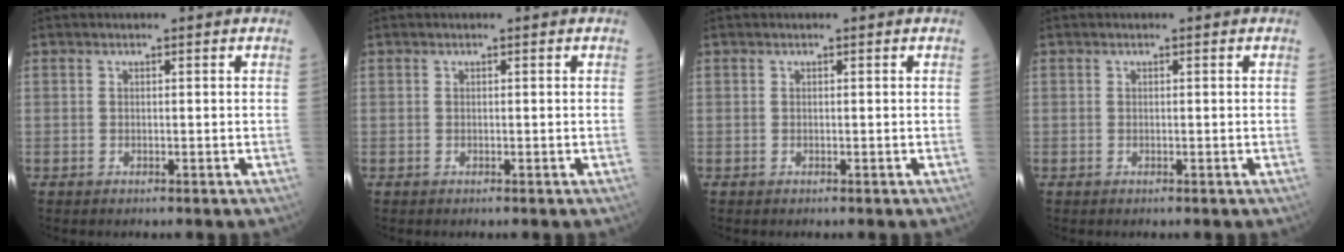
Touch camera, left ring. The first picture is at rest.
{"total": 0.0}
{"total": 0.0}
{"total": 0.0}